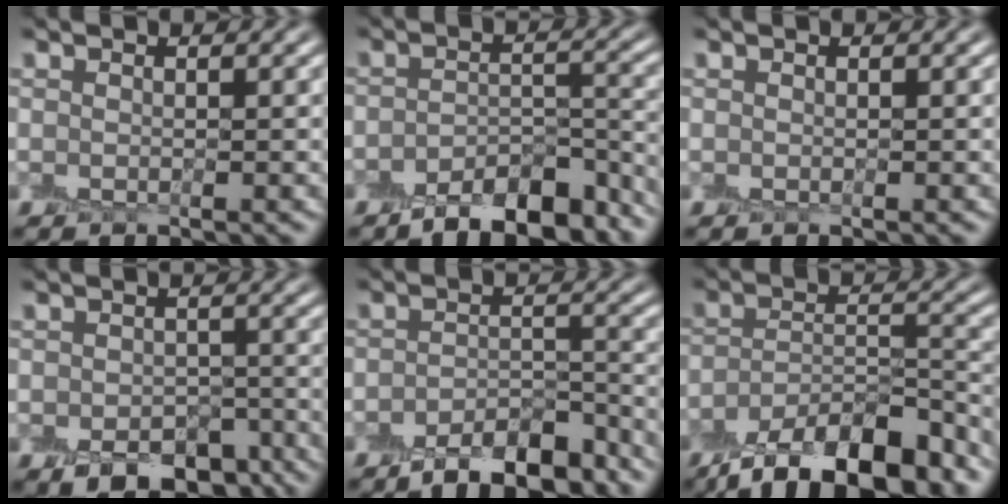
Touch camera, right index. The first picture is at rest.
{"total": 7.7, "force": [-6.0, 2.9, 3.9], "torque": [-0.053, -0.004, -0.098]}
{"total": 0.0}
{"total": 5.9, "force": [-3.8, 3.4, 2.9], "torque": [-0.041, -0.021, -0.049]}
{"total": 6.7, "force": [-5.2, 2.4, 3.4], "torque": [-0.046, -0.002, -0.086]}
{"total": 11.0, "force": [-8.3, 3.8, 6.1], "torque": [-0.104, -0.007, -0.136]}